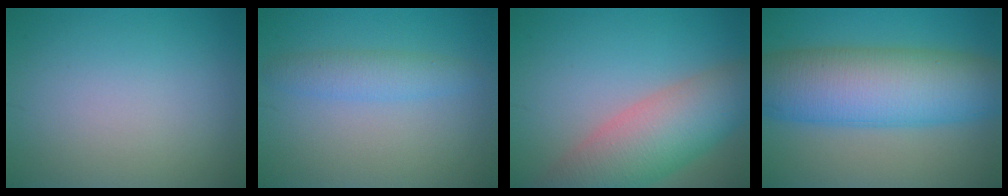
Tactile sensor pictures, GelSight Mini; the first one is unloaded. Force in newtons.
{"total": 2.5, "press": 2.5, "slide": 0.1}
{"total": 8.4, "press": 8.4, "slide": 0.4}
{"total": 11.4, "press": 11.4, "slide": 0.1}